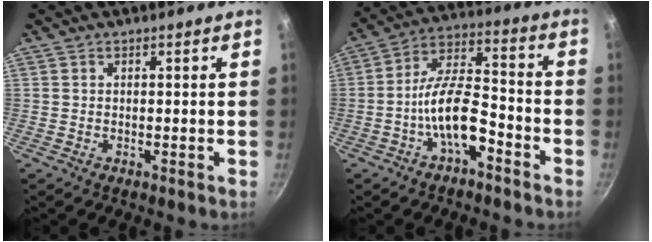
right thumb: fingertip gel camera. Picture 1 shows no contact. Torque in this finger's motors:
{"motor_torque": [1.83, 0.65, 1.57, -1.13, 0.57]}